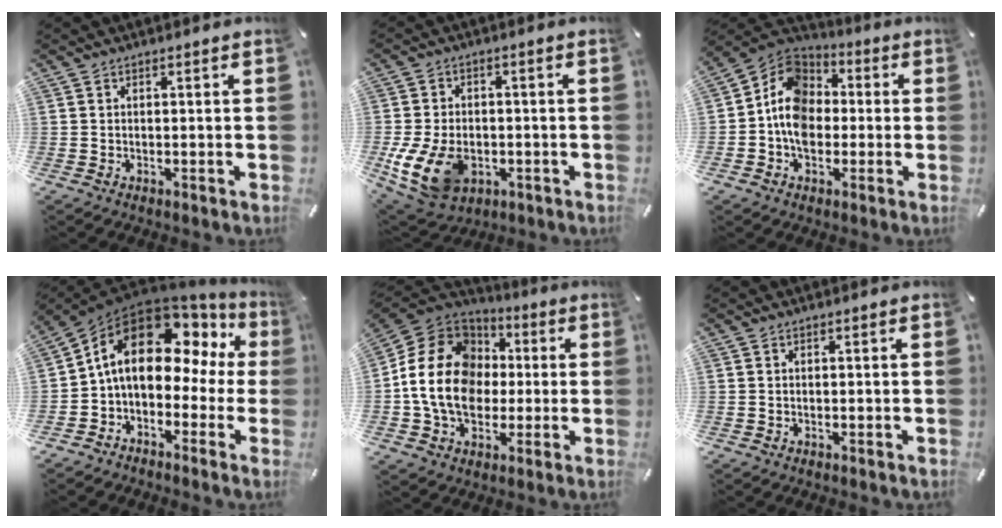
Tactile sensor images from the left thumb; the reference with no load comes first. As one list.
[{"total": 13.0, "force": [-3.6, 9.4, 8.3], "torque": [-0.171, 0.009, -0.061]}, {"total": 11.1, "force": [-2.0, 9.1, 6.0], "torque": [-0.134, 0.018, -0.041]}, {"total": 15.5, "force": [4.5, 10.4, 10.6], "torque": [-0.179, -0.017, 0.074]}, {"total": 18.6, "force": [-1.6, 15.4, 10.3], "torque": [-0.211, 0.027, -0.026]}, {"total": 0.0}]